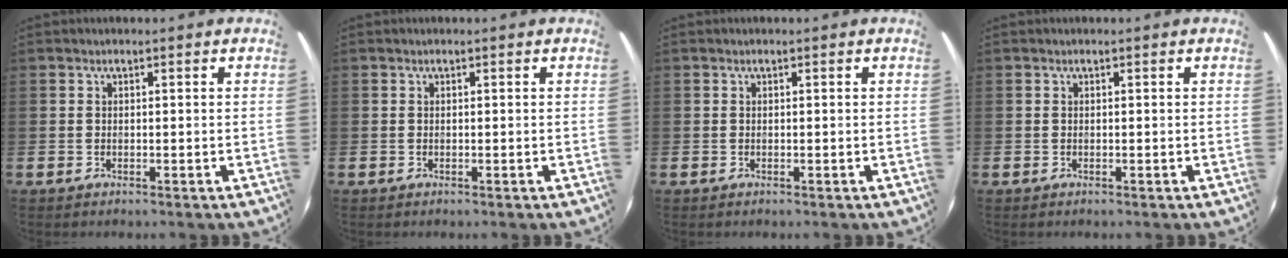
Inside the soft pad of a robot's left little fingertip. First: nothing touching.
{"total": 0.0}
{"total": 0.0}
{"total": 0.0}